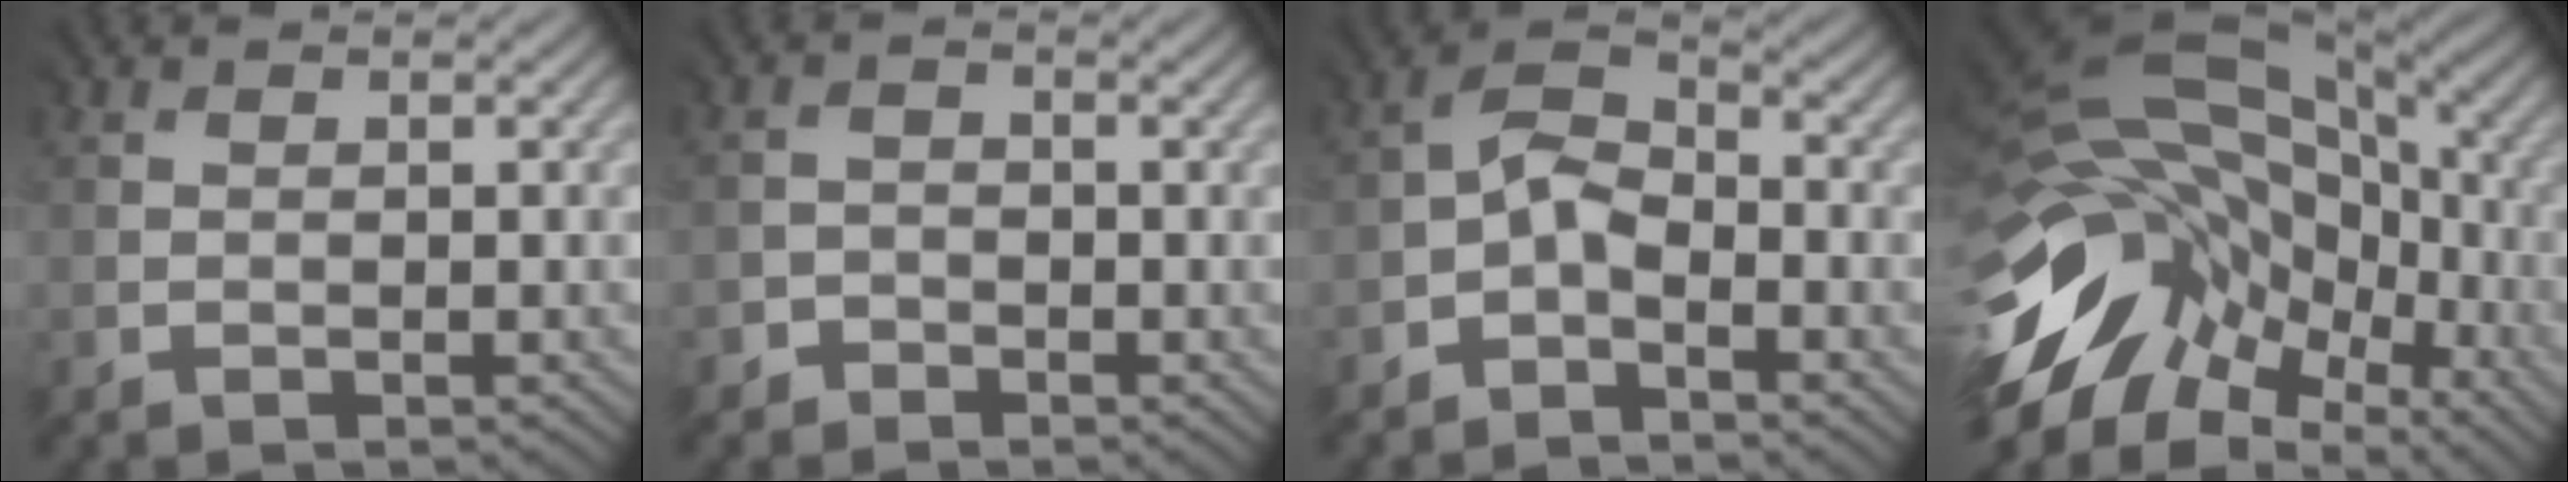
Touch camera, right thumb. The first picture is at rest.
{"total": 1.6, "force": [-1.2, 0.7, -0.6], "torque": [0.014, 0.003, -0.030]}
{"total": 4.1, "force": [-2.3, 2.2, 2.5], "torque": [-0.050, 0.011, -0.060]}
{"total": 16.4, "force": [-5.3, 11.3, 10.8], "torque": [-0.238, -0.007, -0.093]}